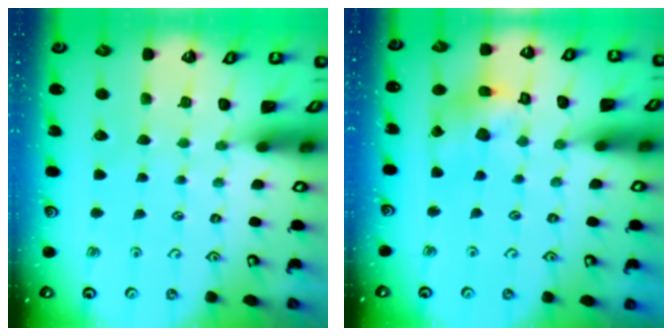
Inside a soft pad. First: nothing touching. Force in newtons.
{"total": 9.4, "press": 9.4, "slide": 1.1}